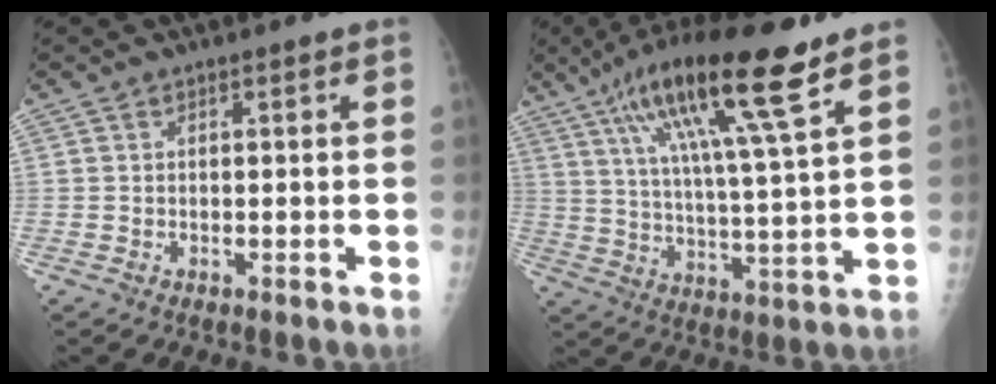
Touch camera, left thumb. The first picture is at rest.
{"total": 19.0, "force": [10.9, 2.6, 15.3], "torque": [-0.260, -0.030, 0.188]}